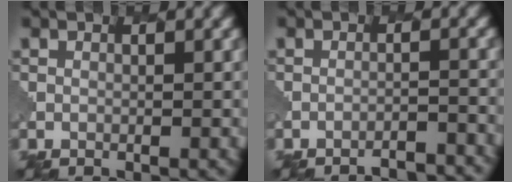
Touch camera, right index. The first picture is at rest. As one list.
[{"total": 4.6, "force": [-4.4, 0.5, 1.0], "torque": [-0.007, 0.016, -0.059]}]